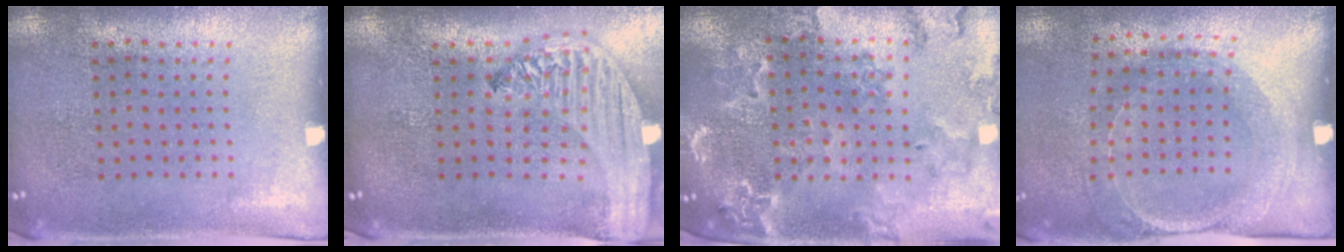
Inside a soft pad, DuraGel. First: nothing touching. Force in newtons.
{"total": 3.2, "press": 2.5, "slide": 2.0}
{"total": 1.8, "press": 1.8, "slide": 0.3}
{"total": 1.6, "press": 1.5, "slide": 0.6}